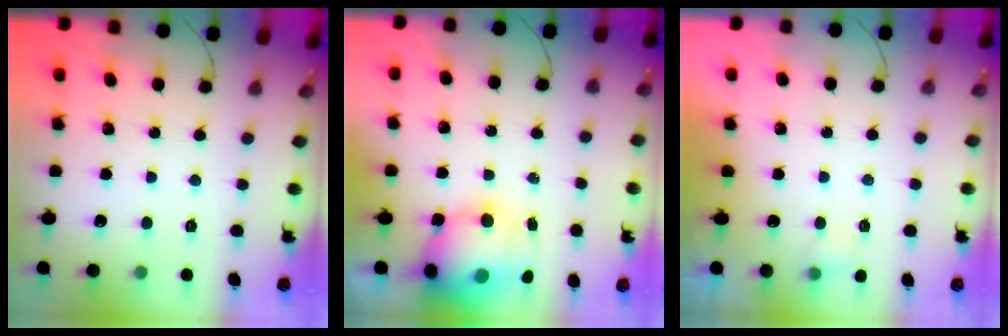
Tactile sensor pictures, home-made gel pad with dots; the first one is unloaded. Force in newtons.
{"total": 12.7, "press": 12.4, "slide": 2.8}
{"total": 2.6, "press": 2.5, "slide": 0.7}